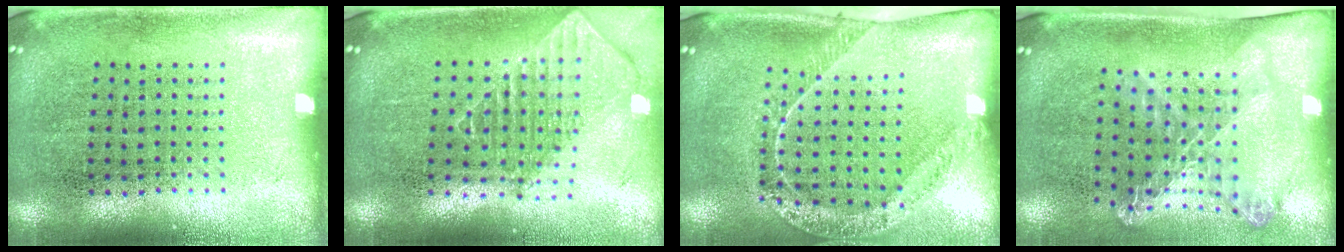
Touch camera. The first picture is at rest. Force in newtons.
{"total": 2.0, "press": 1.5, "slide": 1.3}
{"total": 1.5, "press": 1.5, "slide": 0.3}
{"total": 1.8, "press": 1.3, "slide": 1.2}